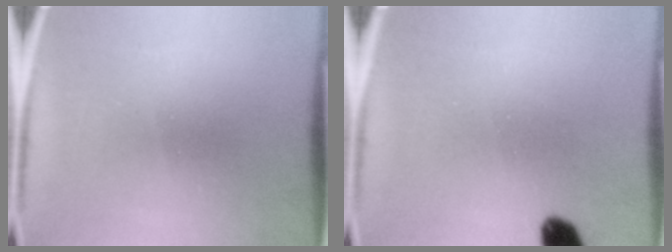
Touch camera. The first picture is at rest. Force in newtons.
{"total": 4.3}